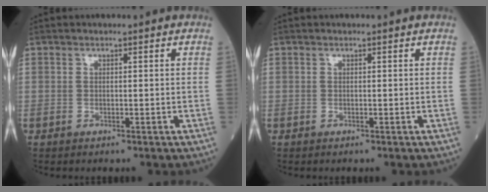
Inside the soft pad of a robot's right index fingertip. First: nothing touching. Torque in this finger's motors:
{"motor_torque": [0.00, 0.00, 0.00, 0.00]}